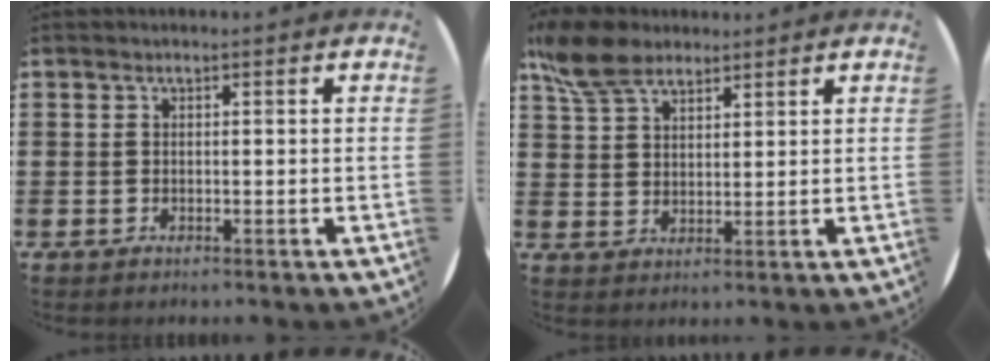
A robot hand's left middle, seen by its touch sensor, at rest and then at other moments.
{"total": 7.3, "force": [5.8, 3.3, 3.1], "torque": [-0.071, -0.005, 0.108]}